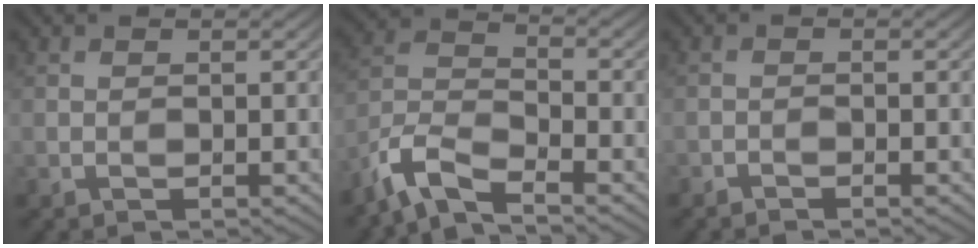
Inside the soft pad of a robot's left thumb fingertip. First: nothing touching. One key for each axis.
{"total": 7.4, "fx": -5.8, "fy": 2.0, "fz": 4.2, "tx": -0.091, "ty": -0.003, "tz": -0.134}
{"total": 0.7, "fx": -0.7, "fy": 0.0, "fz": 0.0, "tx": 0.001, "ty": 0.001, "tz": -0.016}